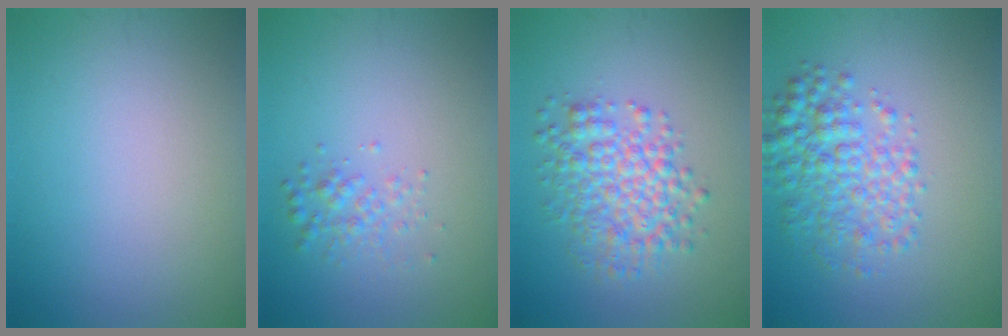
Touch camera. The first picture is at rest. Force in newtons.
{"total": 1.7, "press": 1.7, "slide": 0.1}
{"total": 5.0, "press": 5.0, "slide": 0.1}
{"total": 4.7, "press": 4.7, "slide": 0.1}